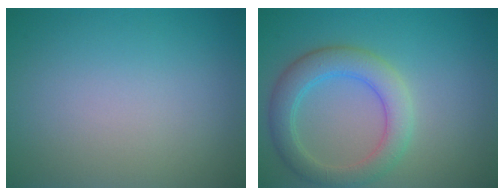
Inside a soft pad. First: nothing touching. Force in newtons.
{"total": 4.4, "press": 4.4, "slide": 0.3}